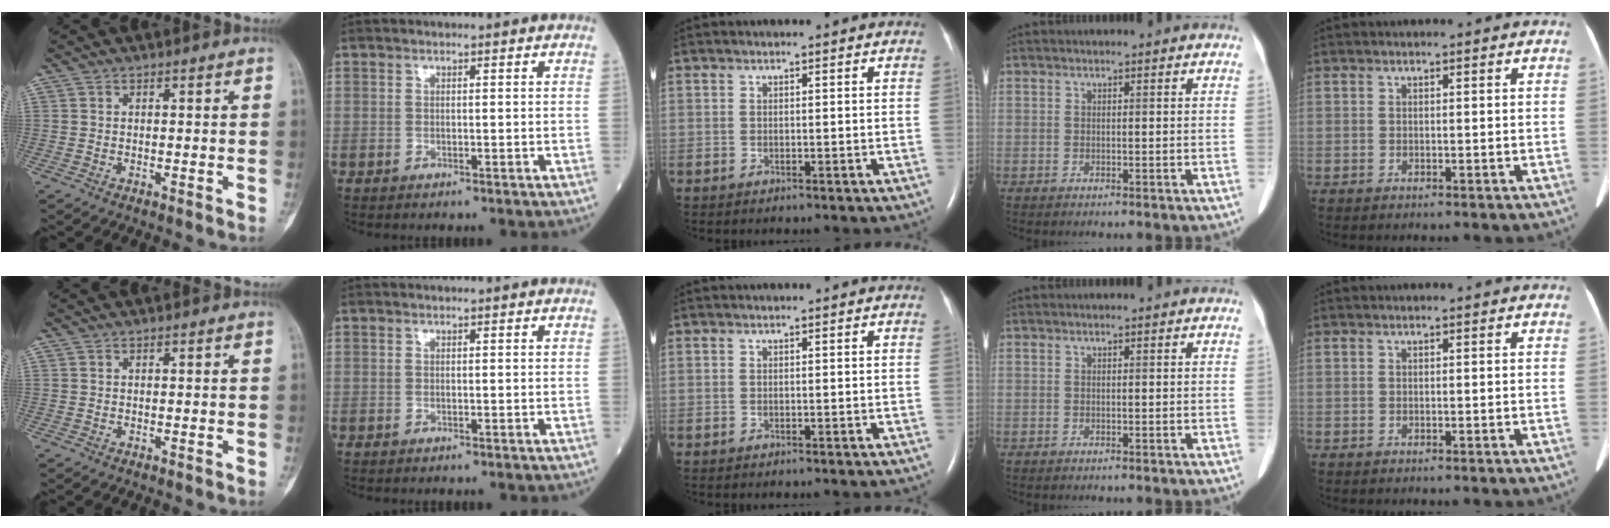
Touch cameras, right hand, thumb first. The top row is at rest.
{}